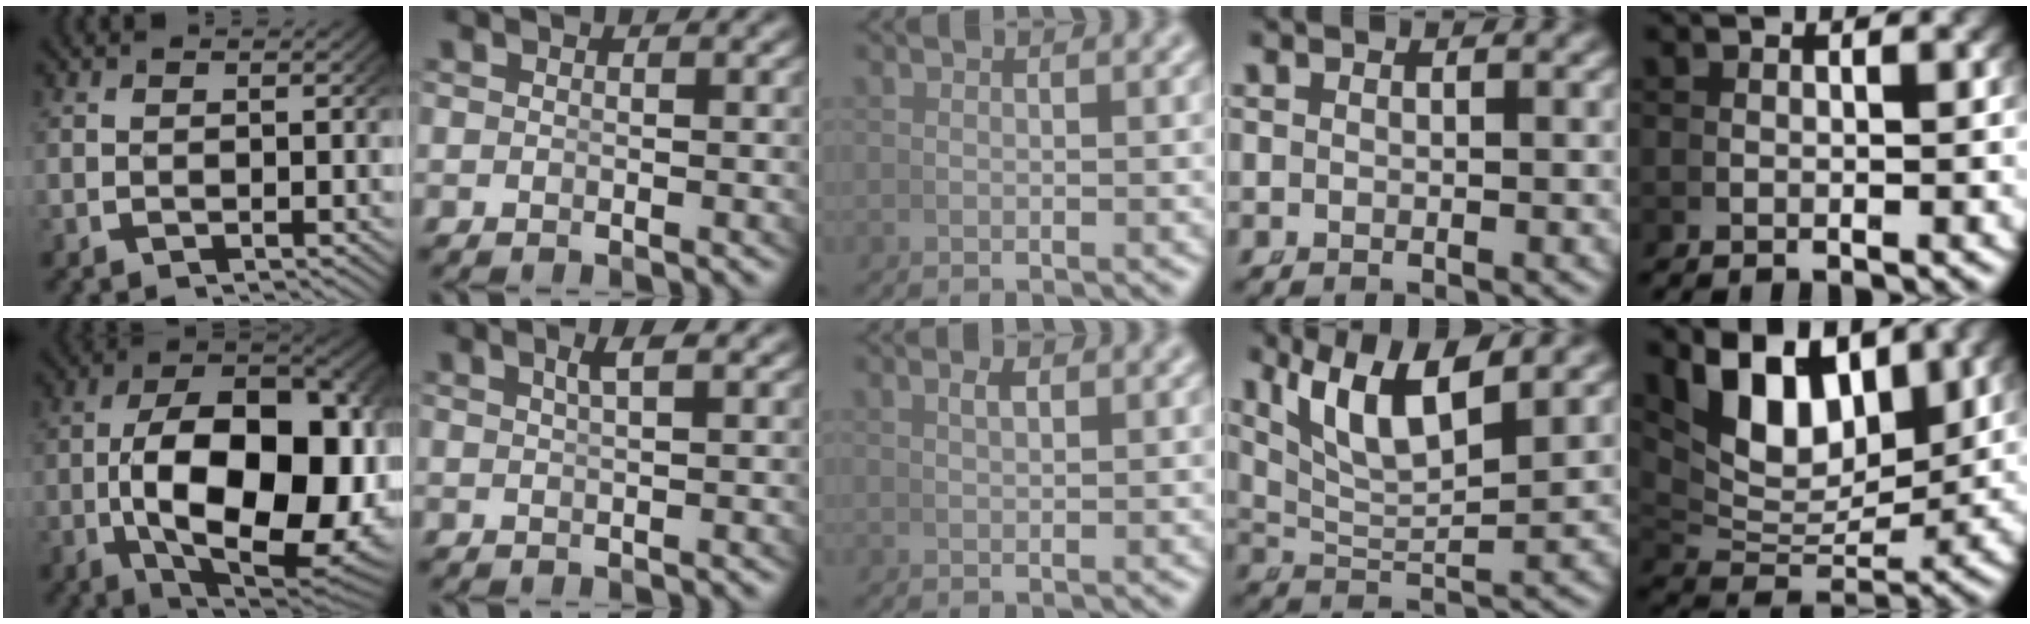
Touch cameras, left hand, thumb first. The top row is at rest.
{"thumb": {"total": 20.9, "force": [-2.3, 12.3, 16.8], "torque": [-0.300, -0.077, 0.001]}, "index": {"total": 1.5, "force": [0.8, -0.4, 1.2], "torque": [-0.018, 0.006, 0.016]}, "middle": {"total": 1.1, "force": [0.6, 0.4, 0.9], "torque": [-0.013, 0.002, 0.011]}, "ring": {"total": 7.2, "force": [3.5, 3.6, 5.1], "torque": [-0.097, 0.000, 0.064]}, "little": {"total": 10.6, "force": [3.7, 6.8, 7.3], "torque": [-0.141, -0.014, 0.070]}}